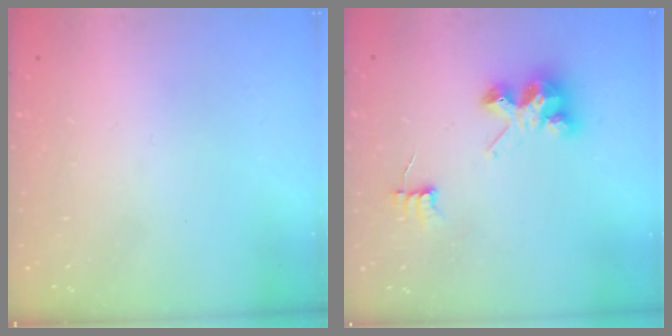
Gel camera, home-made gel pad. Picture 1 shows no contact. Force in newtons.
{"total": 6.8, "press": 6.8, "slide": 0.2}